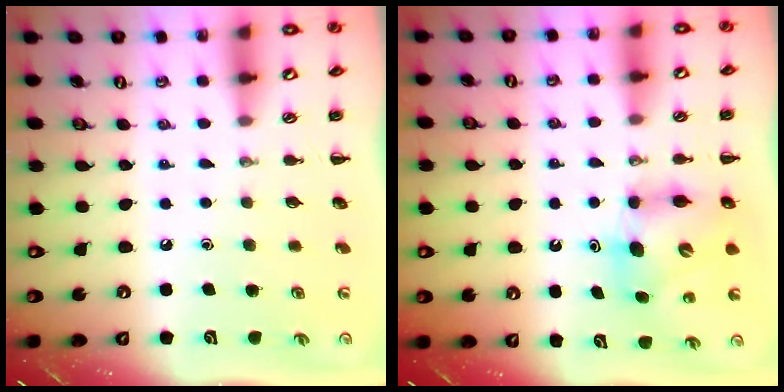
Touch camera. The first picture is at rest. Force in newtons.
{"total": 6.8, "press": 6.8, "slide": 0.7}